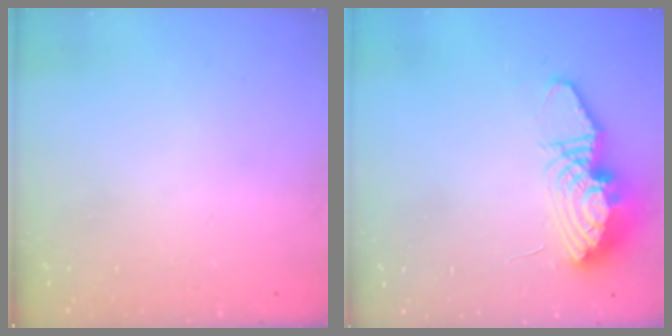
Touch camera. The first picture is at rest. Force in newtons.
{"total": 12.0, "press": 11.9, "slide": 1.4}